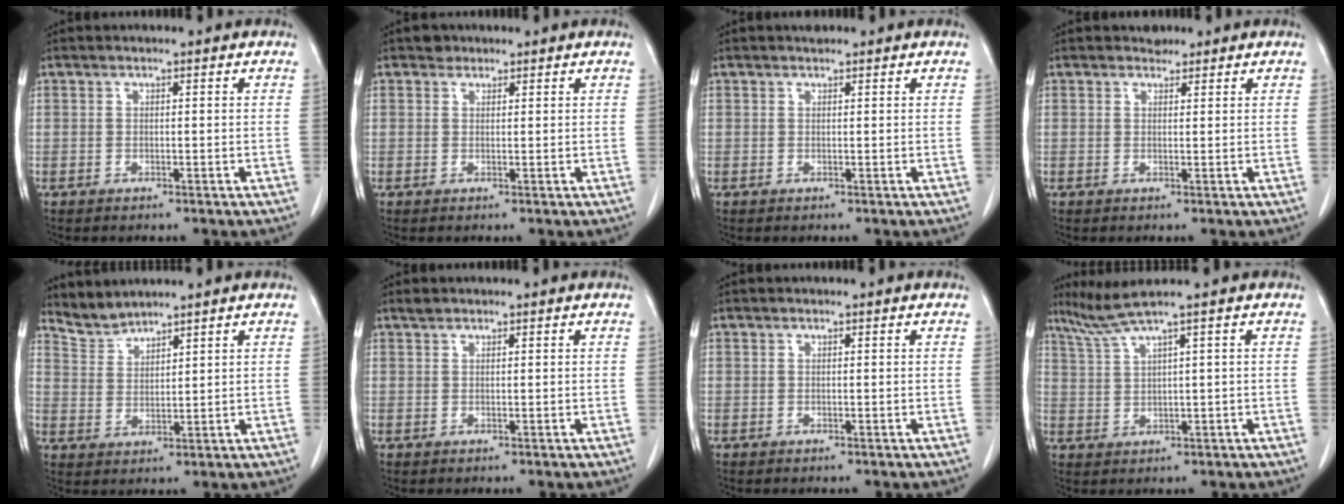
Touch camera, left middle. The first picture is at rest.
{"total": 1.2, "force": [0.9, 0.8, 0.0], "torque": [0.002, 0.000, 0.008]}
{"total": 0.8, "force": [0.7, 0.3, 0.2], "torque": [-0.014, 0.003, 0.012]}
{"total": 1.2, "force": [1.0, 0.6, -0.1], "torque": [-0.002, 0.000, 0.013]}
{"total": 3.6, "force": [3.6, 0.0, -0.4], "torque": [0.005, 0.002, 0.079]}
{"total": 0.7, "force": [0.6, 0.1, 0.2], "torque": [-0.014, 0.005, 0.015]}
{"total": 0.0}
{"total": 3.9, "force": [3.0, -1.5, 2.0], "torque": [-0.052, 0.003, 0.070]}